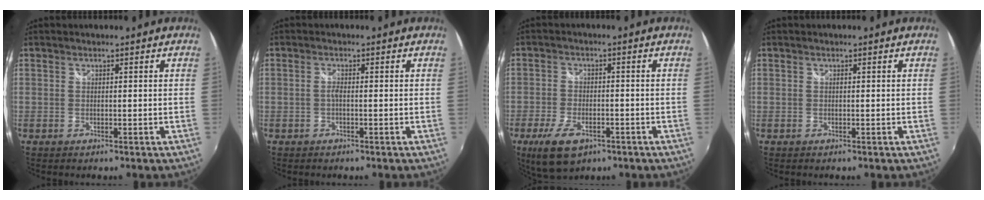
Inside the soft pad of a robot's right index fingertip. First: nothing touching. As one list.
[{"total": 1.2, "force": [-0.4, 0.1, 1.1], "torque": [-0.021, 0.002, -0.009]}, {"total": 9.7, "force": [-5.6, 4.8, 6.3], "torque": [-0.146, -0.022, -0.096]}, {"total": 0.0}]